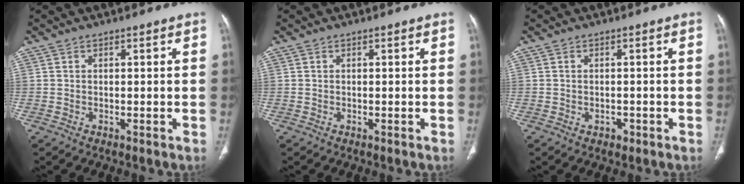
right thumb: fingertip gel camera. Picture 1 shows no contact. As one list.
[{"total": 0.0}, {"total": 1.3, "force": [-0.5, 1.0, 0.6], "torque": [-0.006, 0.003, -0.004]}]